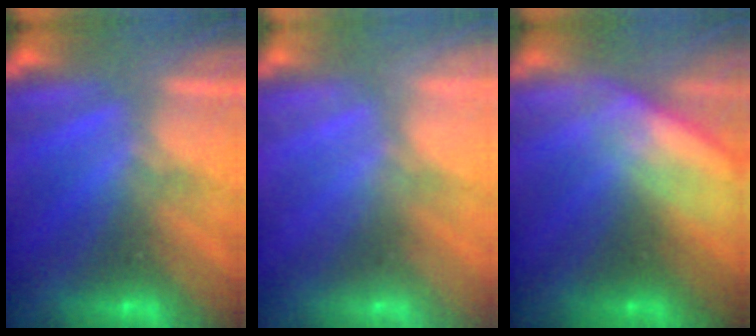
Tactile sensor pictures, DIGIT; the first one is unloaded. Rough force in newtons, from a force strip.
{"total": 2.3}
{"total": 2.9}